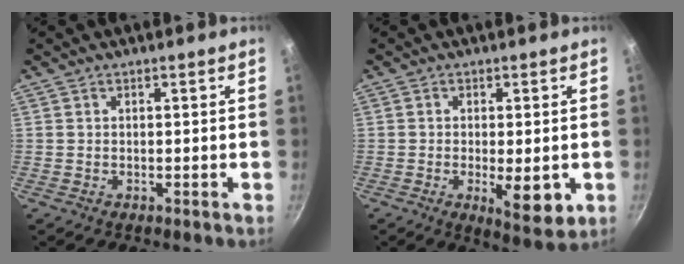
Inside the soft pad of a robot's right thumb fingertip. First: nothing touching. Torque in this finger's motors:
{"motor_torque": [-0.43, -0.07, 0.76, -0.21, 0.09]}